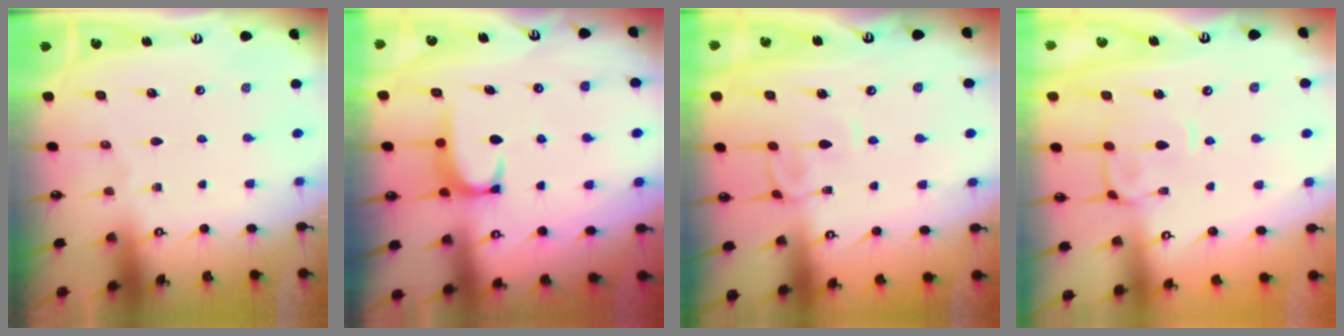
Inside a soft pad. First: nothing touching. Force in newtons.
{"total": 2.0, "press": 2.0, "slide": 0.5}
{"total": 2.5, "press": 2.4, "slide": 0.8}
{"total": 4.3, "press": 4.1, "slide": 1.4}